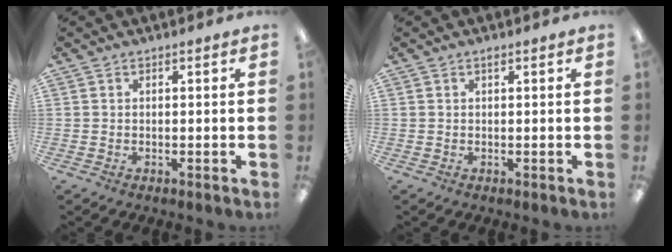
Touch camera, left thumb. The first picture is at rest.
{"total": 0.5, "force": [0.4, 0.1, 0.3], "torque": [-0.008, 0.004, 0.007]}